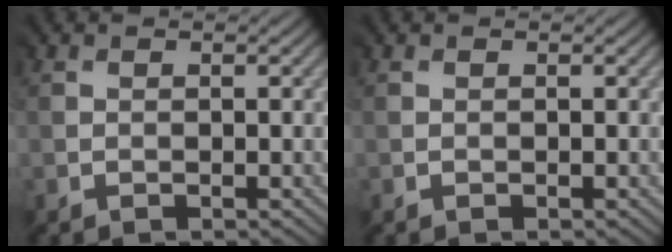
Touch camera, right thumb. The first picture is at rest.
{"total": 0.0}